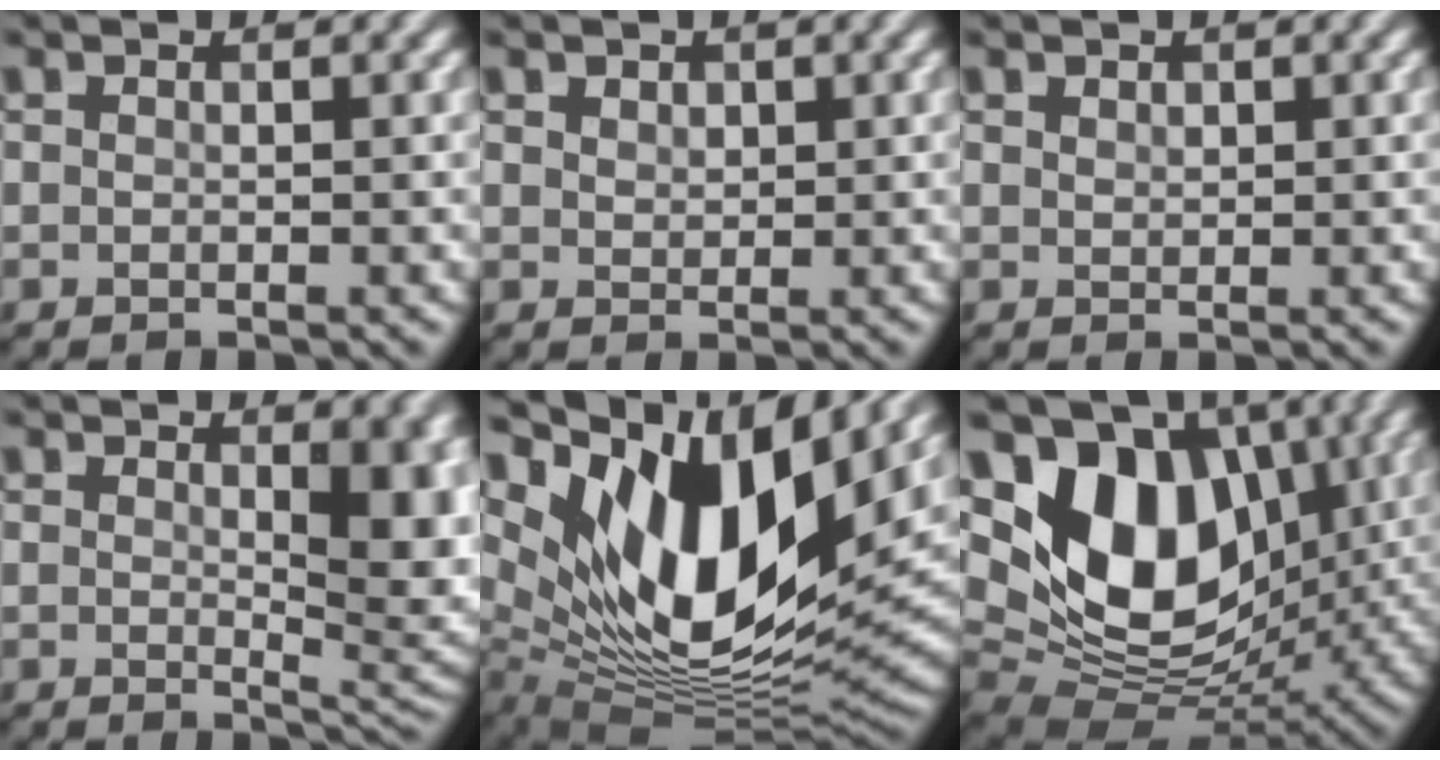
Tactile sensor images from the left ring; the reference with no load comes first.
{"total": 1.6, "force": [1.1, 1.0, 0.5], "torque": [-0.009, 0.001, 0.015]}
{"total": 0.7, "force": [0.5, 0.4, 0.0], "torque": [-0.002, -0.001, 0.010]}
{"total": 6.4, "force": [1.1, 2.5, 5.8], "torque": [-0.065, -0.011, 0.029]}
{"total": 15.1, "force": [6.4, 6.9, 11.8], "torque": [-0.207, -0.002, 0.116]}
{"total": 13.1, "force": [4.2, 8.6, 8.9], "torque": [-0.152, 0.007, 0.066]}